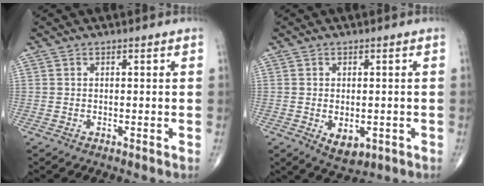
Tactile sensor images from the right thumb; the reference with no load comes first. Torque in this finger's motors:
{"motor_torque": [-0.25, 0.48, -0.11, 0.02, 0.11]}